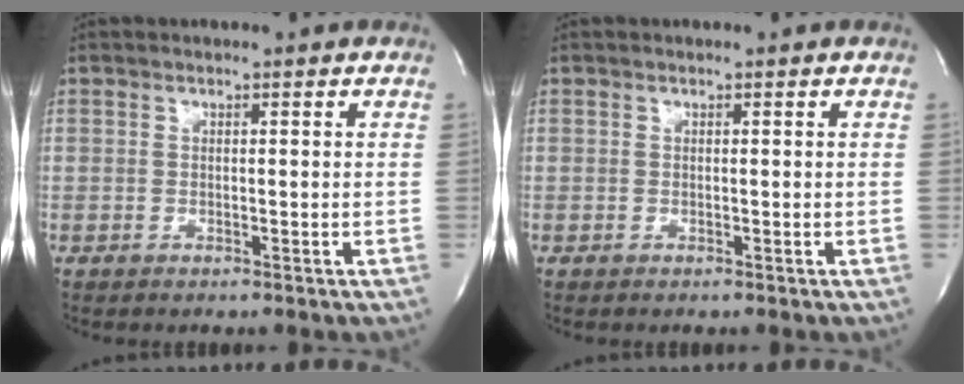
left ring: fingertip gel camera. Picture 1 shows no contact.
{"total": 0.0}